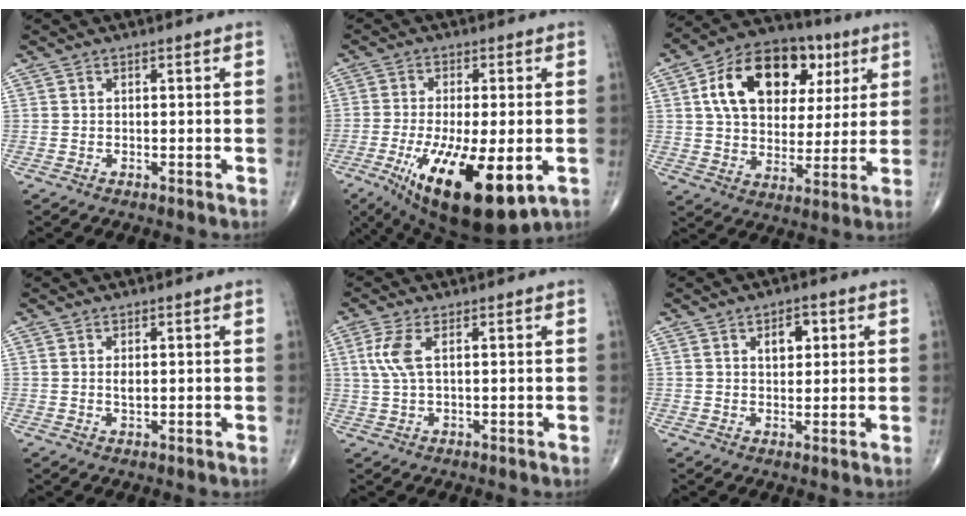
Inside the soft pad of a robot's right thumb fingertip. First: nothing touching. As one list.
[{"total": 18.5, "force": [-6.4, 6.4, 16.2], "torque": [-0.274, -0.026, -0.087]}, {"total": 20.1, "force": [6.6, 13.1, 13.7], "torque": [-0.193, 0.003, 0.103]}, {"total": 1.7, "force": [0.4, 0.7, 1.5], "torque": [-0.027, -0.003, 0.009]}, {"total": 4.7, "force": [1.3, 1.5, 4.2], "torque": [-0.117, 0.008, 0.030]}, {"total": 4.3, "force": [1.6, 2.5, 3.1], "torque": [-0.028, -0.005, 0.021]}]